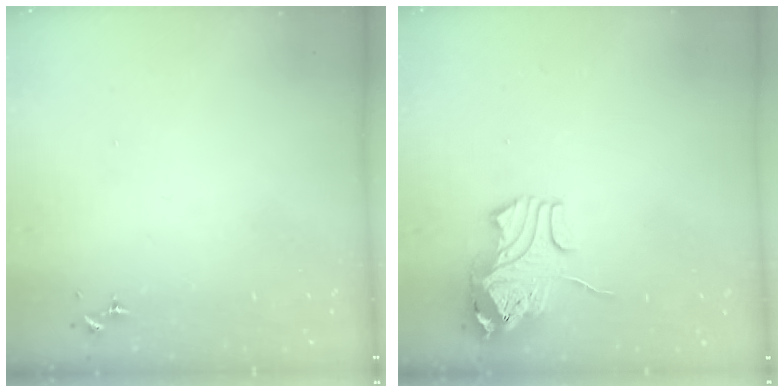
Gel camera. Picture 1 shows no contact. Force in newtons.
{"total": 9.7, "press": 9.6, "slide": 1.5}